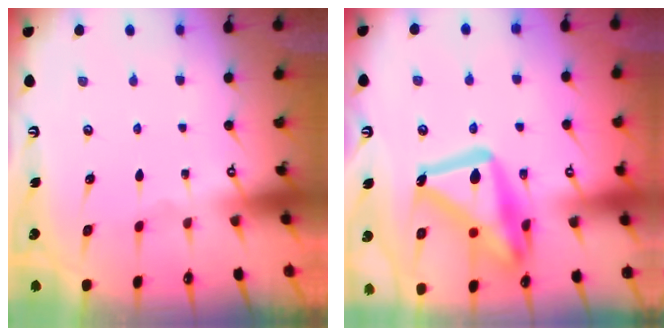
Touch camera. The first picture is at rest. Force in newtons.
{"total": 20.8, "press": 20.7, "slide": 1.8}